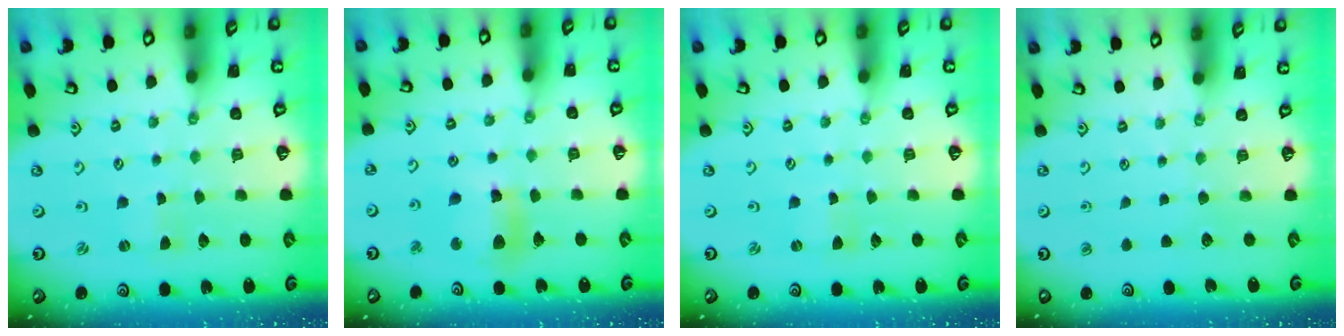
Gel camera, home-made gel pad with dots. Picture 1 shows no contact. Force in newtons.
{"total": 10.5, "press": 10.3, "slide": 2.1}
{"total": 0.0}
{"total": 0.0}